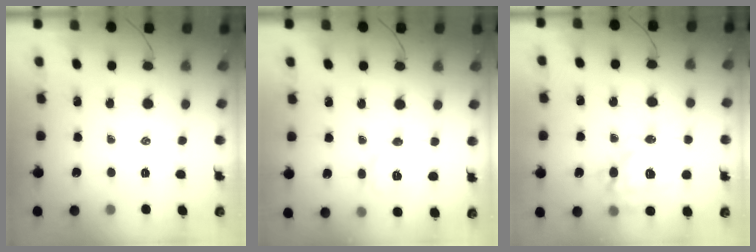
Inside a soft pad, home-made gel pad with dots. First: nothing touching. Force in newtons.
{"total": 9.0, "press": 9.0, "slide": 0.2}
{"total": 17.3, "press": 16.9, "slide": 3.5}